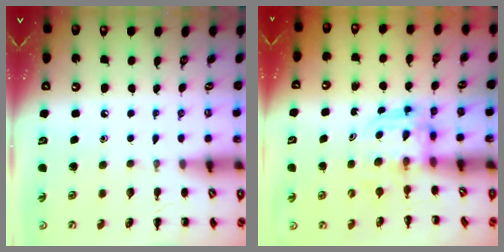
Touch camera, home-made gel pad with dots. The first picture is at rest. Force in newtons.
{"total": 3.8, "press": 3.7, "slide": 0.2}